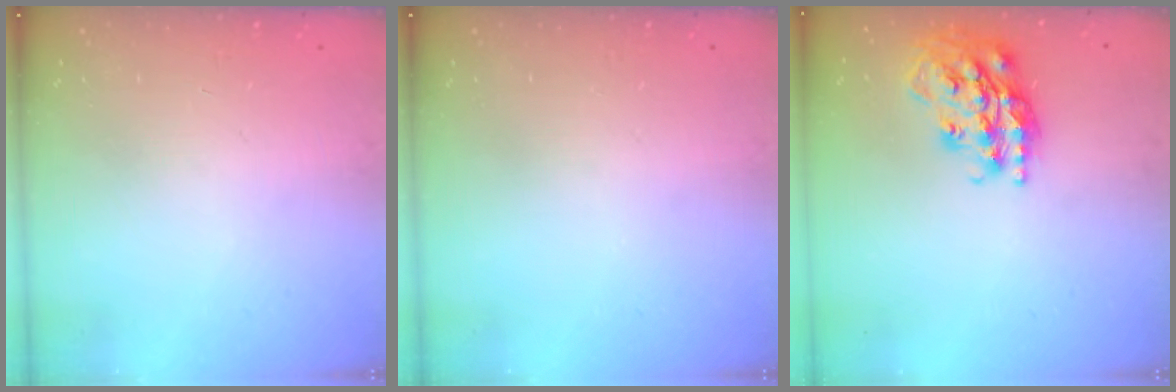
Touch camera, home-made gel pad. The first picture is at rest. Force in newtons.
{"total": 0.0}
{"total": 20.4, "press": 20.3, "slide": 1.8}